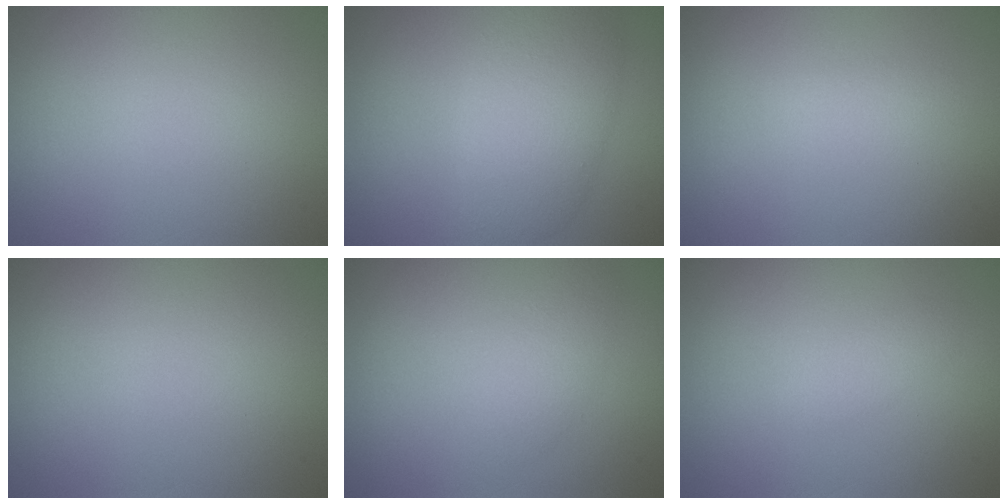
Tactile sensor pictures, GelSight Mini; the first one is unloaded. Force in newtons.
{"total": 5.9, "press": 5.9, "slide": 0.2}
{"total": 0.8, "press": 0.8, "slide": 0.0}
{"total": 0.0}
{"total": 1.7, "press": 1.7, "slide": 0.0}
{"total": 1.0, "press": 1.0, "slide": 0.0}